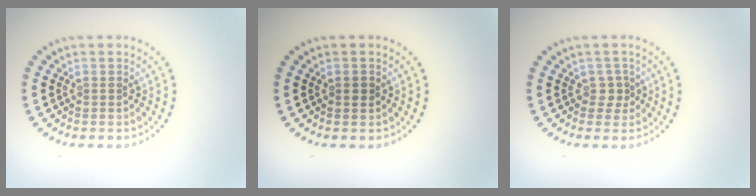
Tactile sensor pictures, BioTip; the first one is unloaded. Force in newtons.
{"total": 0.9, "press": 0.9, "slide": 0.0}
{"total": 1.1, "press": 0.9, "slide": 0.7}